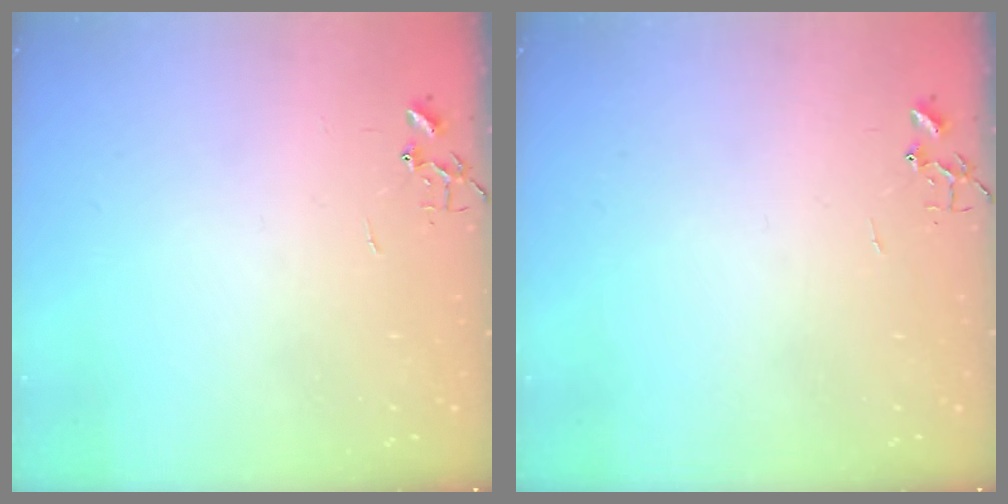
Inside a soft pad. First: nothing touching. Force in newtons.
{"total": 0.0}